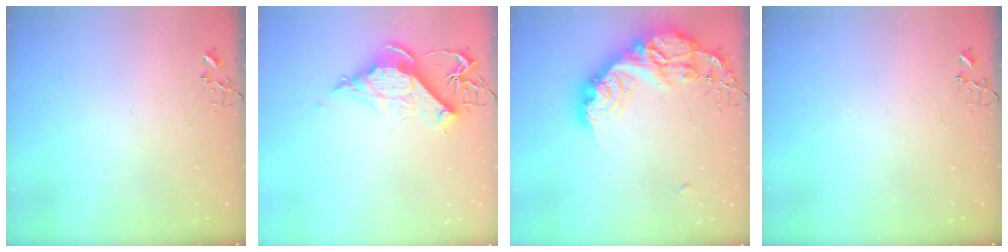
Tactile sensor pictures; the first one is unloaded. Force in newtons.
{"total": 13.2, "press": 13.1, "slide": 1.6}
{"total": 24.7, "press": 24.6, "slide": 2.0}
{"total": 0.0}